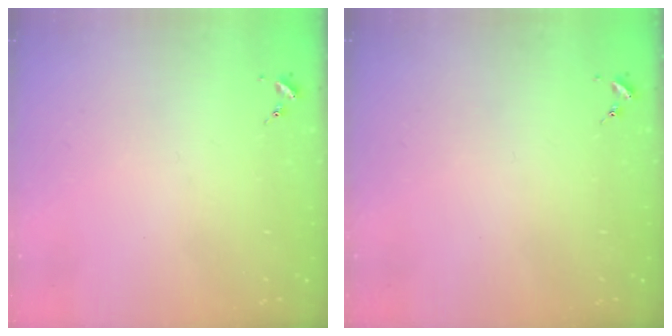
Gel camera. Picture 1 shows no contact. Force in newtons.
{"total": 0.0}